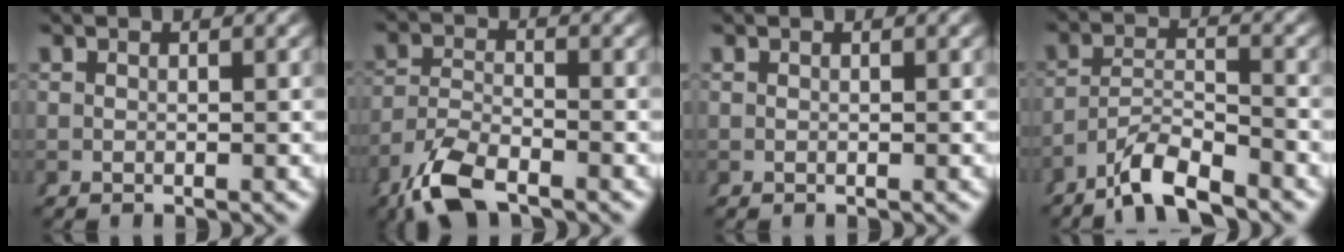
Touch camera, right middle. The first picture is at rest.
{"total": 4.6, "force": [-3.3, 1.5, 2.7], "torque": [-0.049, -0.013, -0.052]}
{"total": 0.0}
{"total": 4.6, "force": [-3.5, 1.1, 2.8], "torque": [-0.036, -0.001, -0.061]}